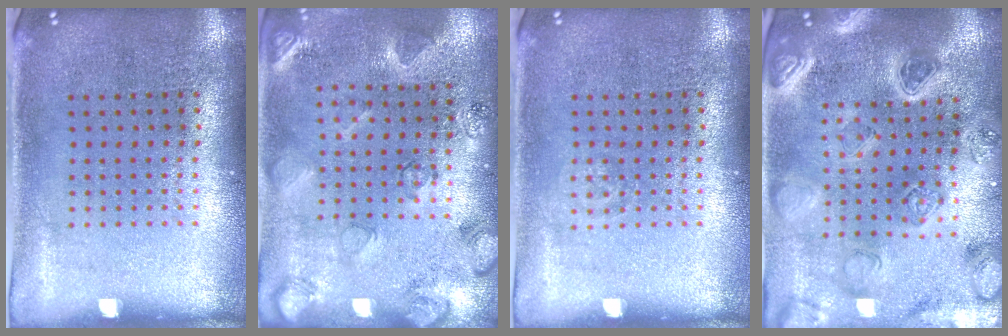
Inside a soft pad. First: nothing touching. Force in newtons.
{"total": 2.1, "press": 2.0, "slide": 0.7}
{"total": 0.6, "press": 0.6, "slide": 0.2}
{"total": 2.7, "press": 2.6, "slide": 0.4}